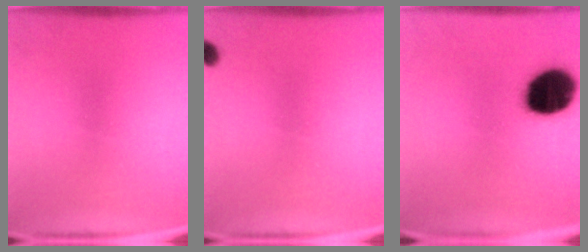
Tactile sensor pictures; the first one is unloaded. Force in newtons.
{"total": 1.5}
{"total": 19.8}